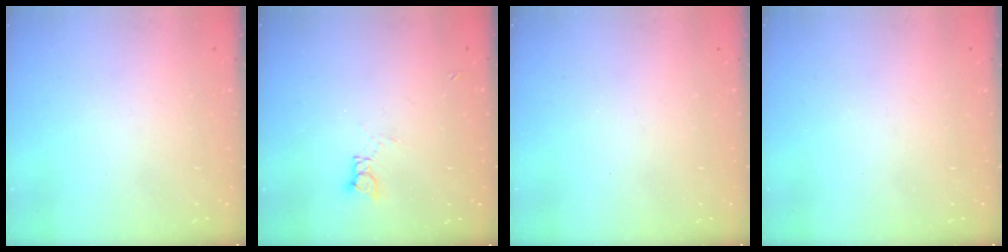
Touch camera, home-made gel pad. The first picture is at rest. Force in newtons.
{"total": 3.6, "press": 3.5, "slide": 0.2}
{"total": 0.0}
{"total": 0.0}